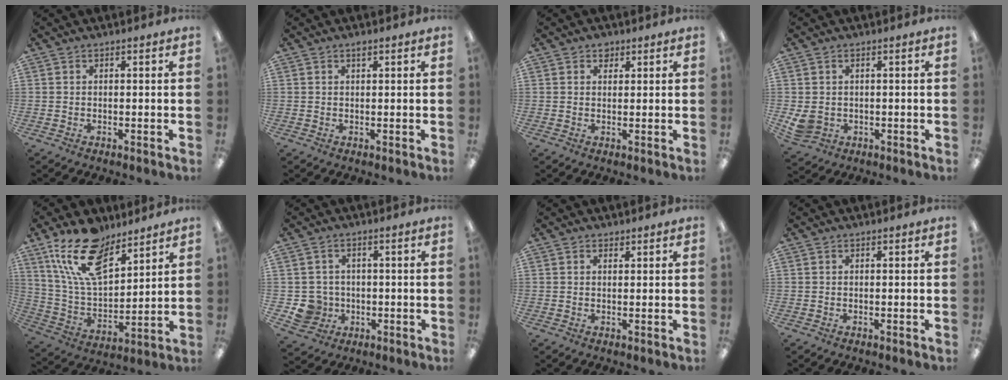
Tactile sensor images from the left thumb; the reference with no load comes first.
{"total": 1.0, "force": [0.6, 0.3, 0.7], "torque": [-0.006, -0.003, 0.010]}
{"total": 1.8, "force": [1.2, 1.2, 0.5], "torque": [0.006, -0.006, 0.020]}
{"total": 4.0, "force": [0.0, 3.4, 2.1], "torque": [-0.043, -0.004, 0.000]}
{"total": 17.9, "force": [11.8, 8.7, 10.3], "torque": [-0.205, -0.046, 0.217]}
{"total": 5.8, "force": [-1.0, 5.6, 1.1], "torque": [-0.034, 0.007, -0.014]}
{"total": 0.8, "force": [0.7, 0.3, 0.2], "torque": [0.005, -0.004, 0.013]}
{"total": 0.0}